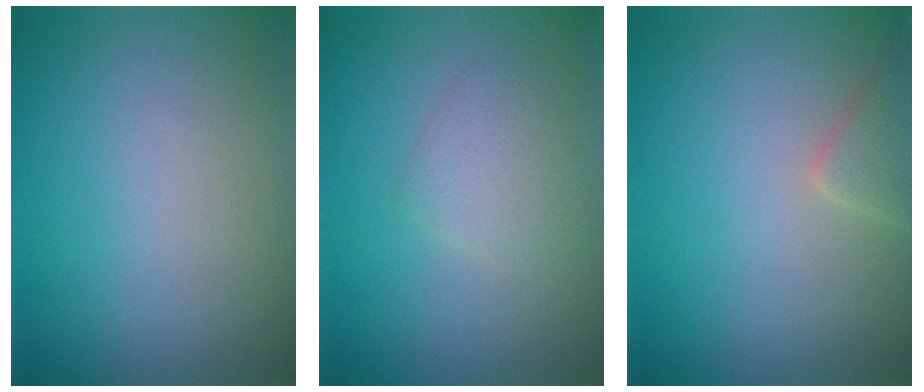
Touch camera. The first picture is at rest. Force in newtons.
{"total": 2.2, "press": 2.2, "slide": 0.1}
{"total": 1.9, "press": 1.9, "slide": 0.1}